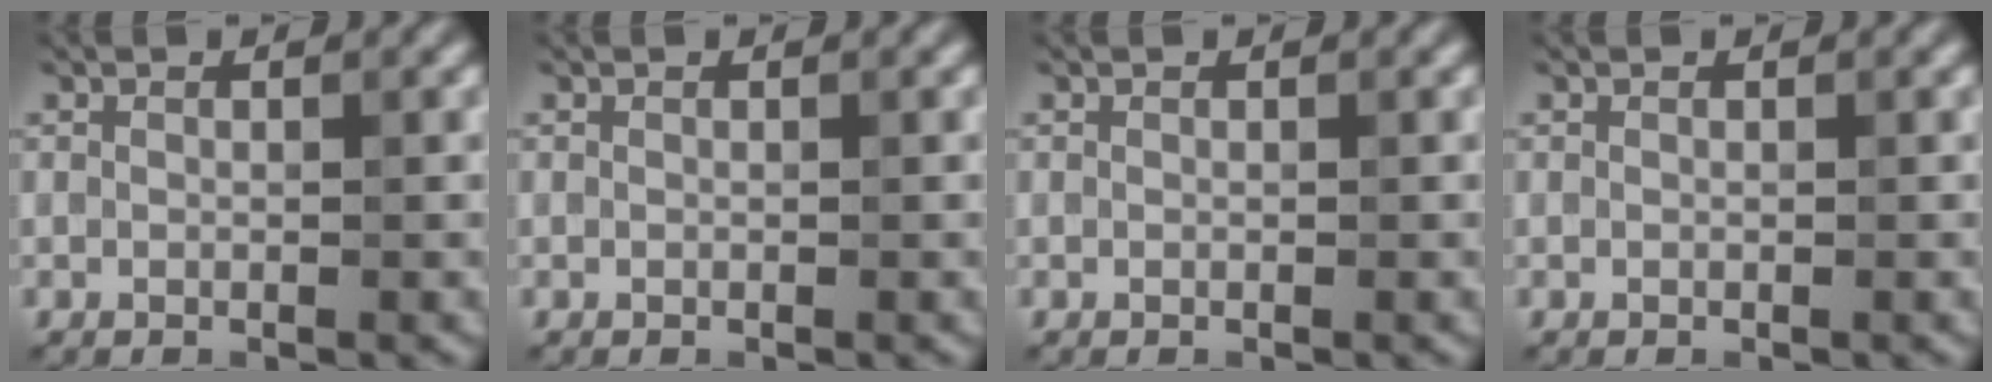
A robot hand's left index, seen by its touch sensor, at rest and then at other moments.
{"total": 0.0}
{"total": 0.0}
{"total": 0.0}